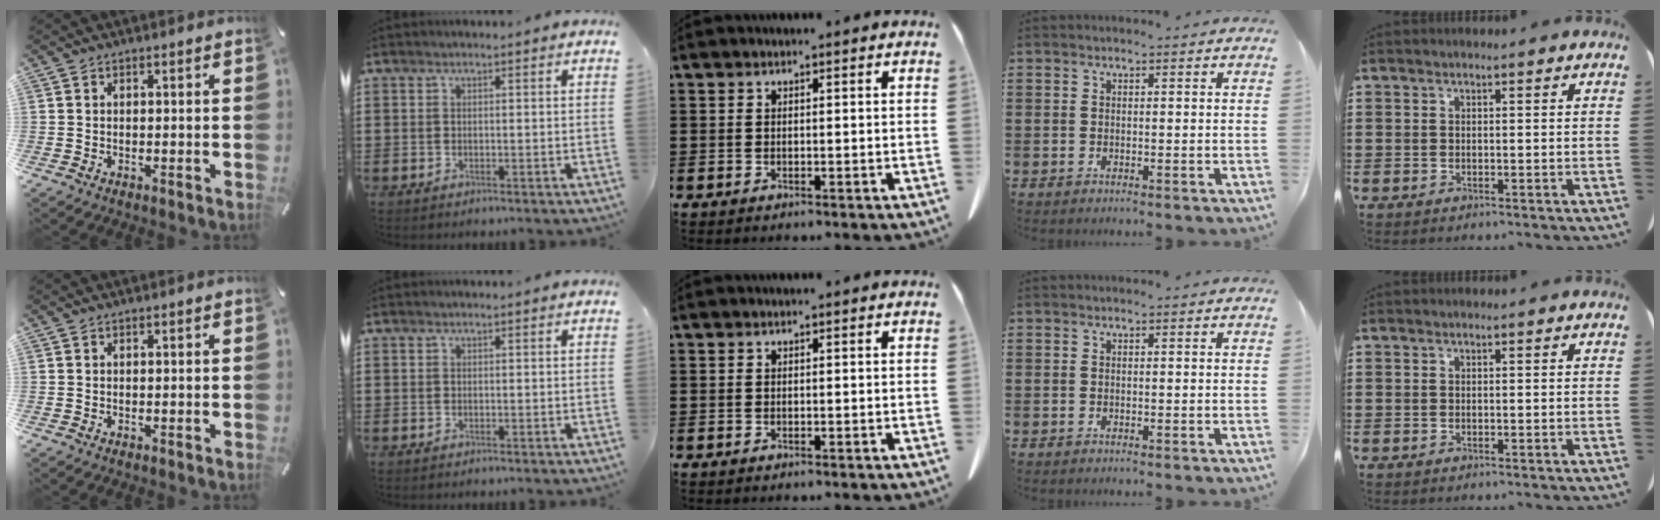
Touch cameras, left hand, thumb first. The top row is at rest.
{}